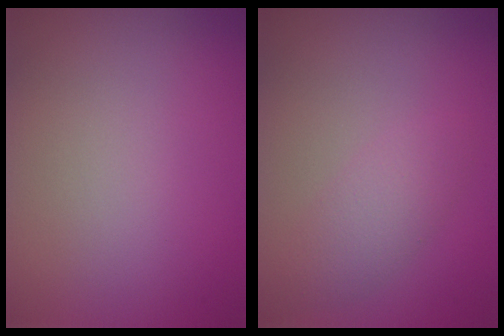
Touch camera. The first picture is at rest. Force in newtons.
{"total": 2.1, "press": 2.1, "slide": 0.1}